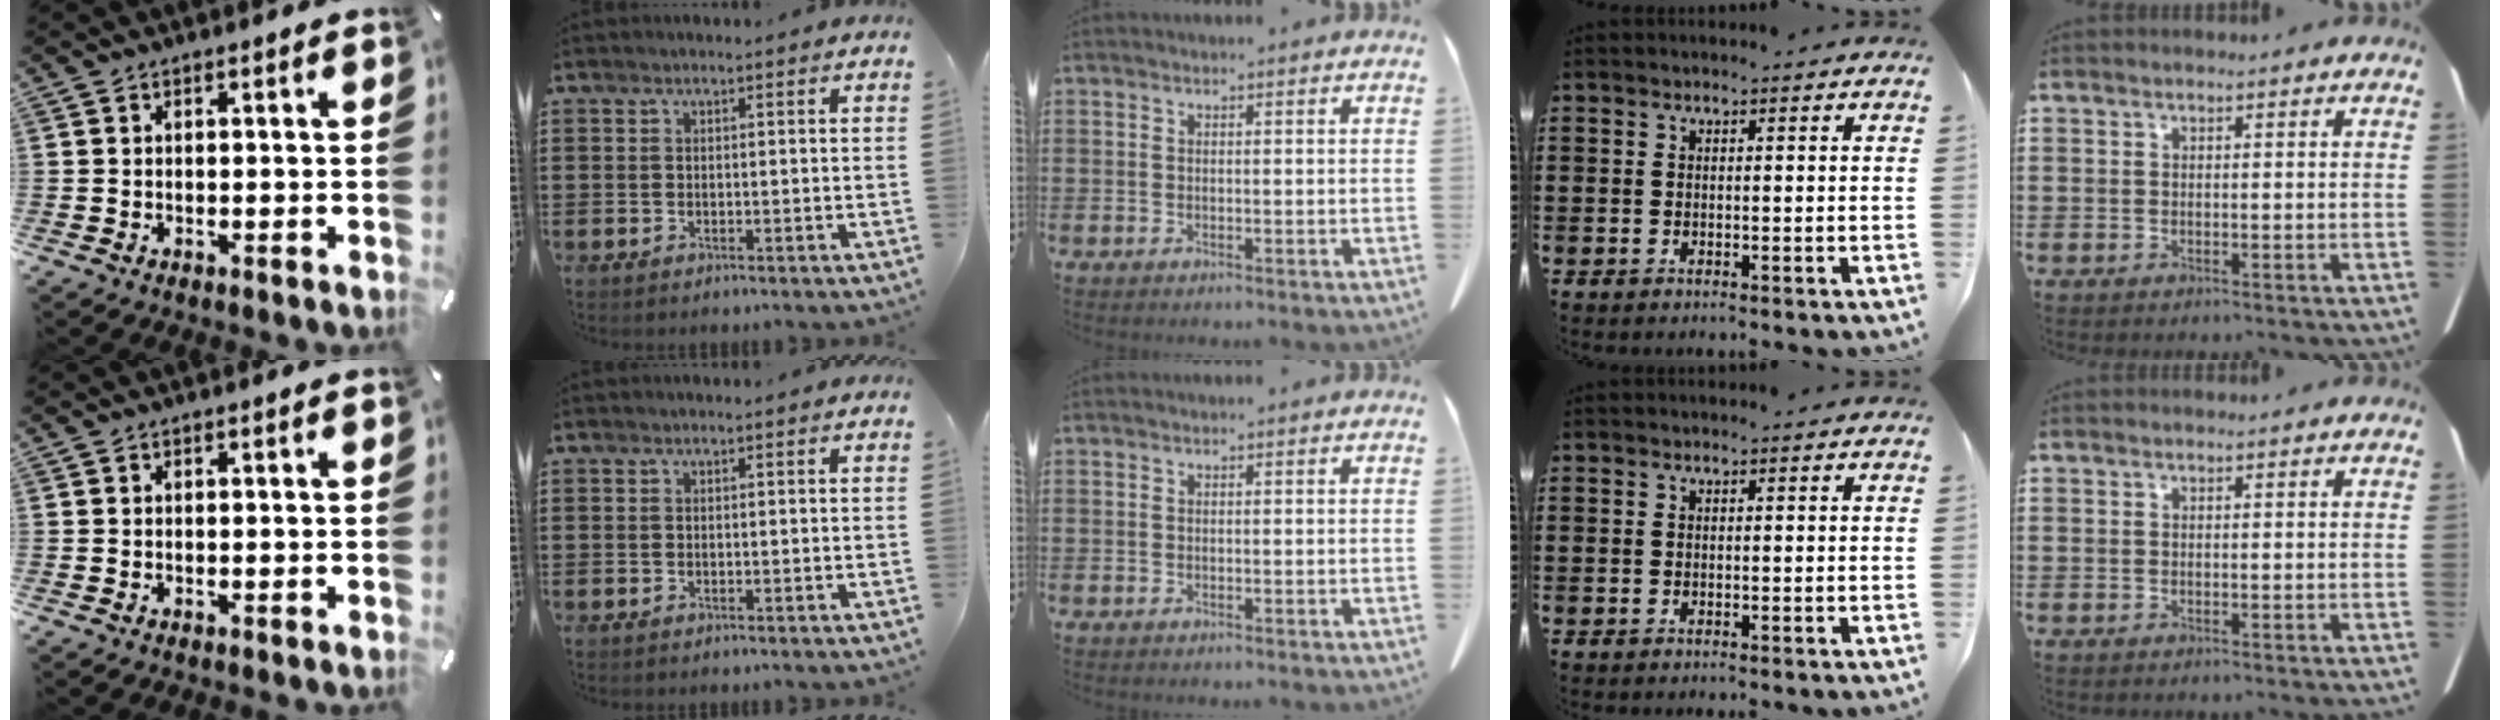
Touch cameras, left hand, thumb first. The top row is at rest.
{}